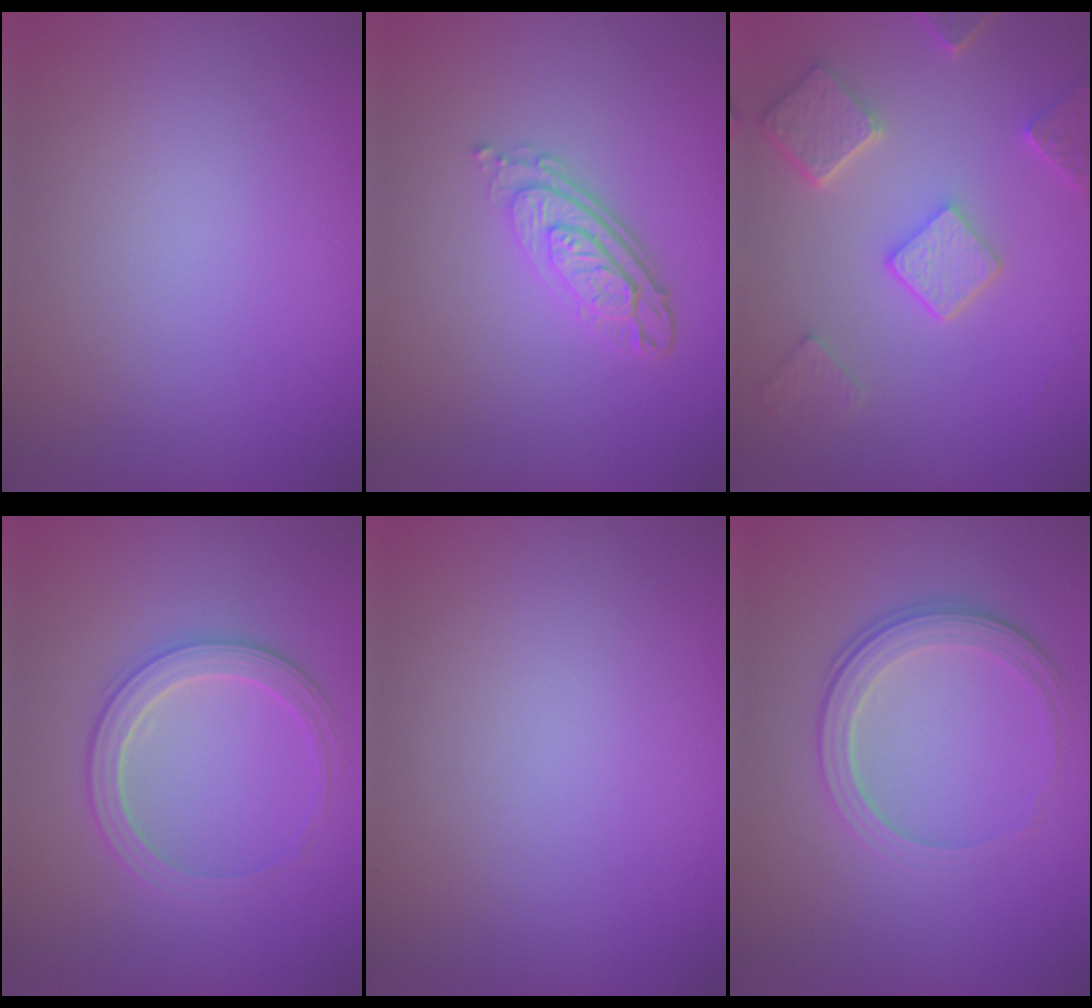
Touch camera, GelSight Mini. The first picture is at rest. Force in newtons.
{"total": 4.1, "press": 2.9, "slide": 2.9}
{"total": 5.0, "press": 3.9, "slide": 3.1}
{"total": 2.9, "press": 2.9, "slide": 0.3}
{"total": 0.0}
{"total": 3.8, "press": 2.7, "slide": 2.6}